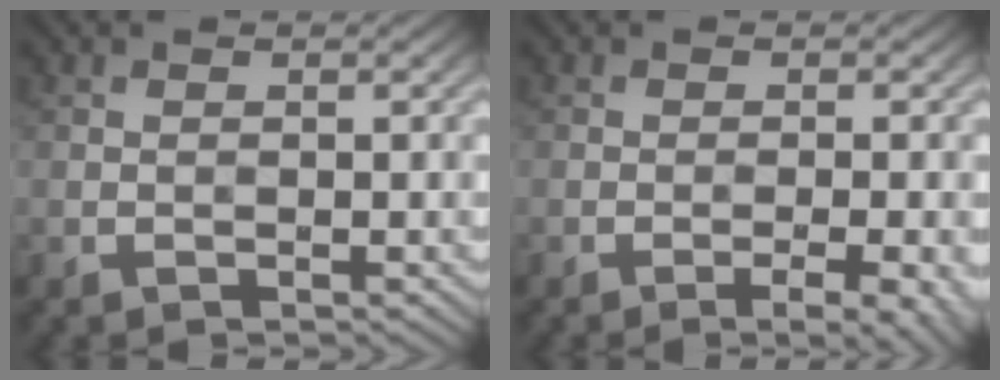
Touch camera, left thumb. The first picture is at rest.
{"total": 4.6, "force": [-2.0, 1.0, 4.0], "torque": [-0.051, 0.005, -0.025]}